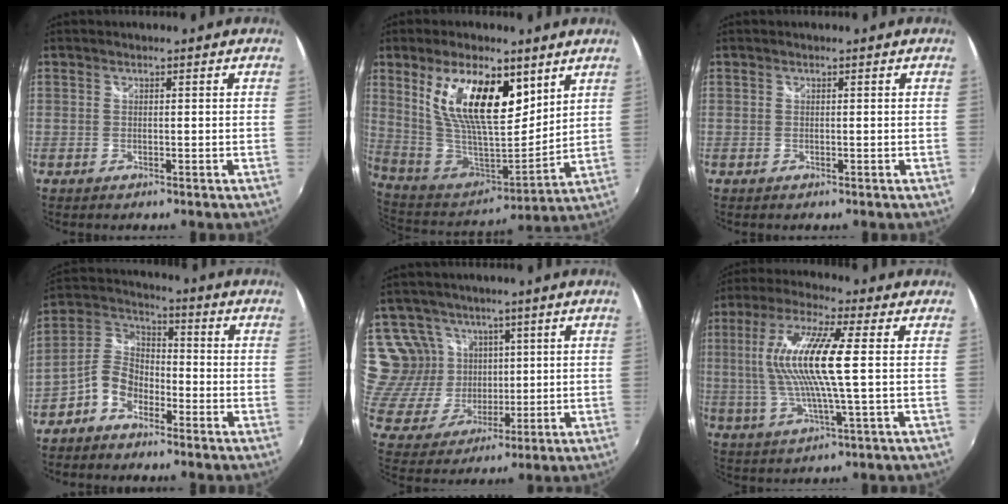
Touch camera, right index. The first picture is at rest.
{"total": 20.0, "force": [8.7, 8.5, 15.9], "torque": [-0.303, 0.001, 0.173]}
{"total": 0.0}
{"total": 7.3, "force": [-4.6, 4.5, 3.5], "torque": [-0.081, 0.023, -0.099]}
{"total": 13.1, "force": [6.7, 10.3, 4.5], "torque": [-0.113, 0.005, 0.151]}
{"total": 14.6, "force": [1.3, 1.4, 14.4], "torque": [-0.276, 0.003, 0.024]}